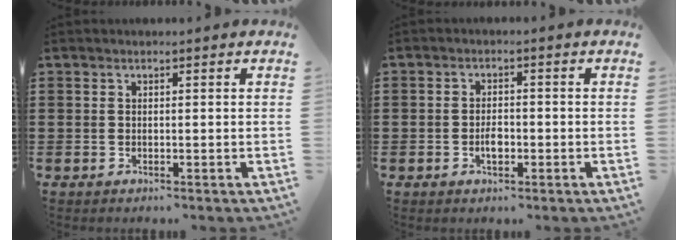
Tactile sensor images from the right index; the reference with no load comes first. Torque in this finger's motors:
{"motor_torque": [2.14, 0.00, 0.78, 0.05]}